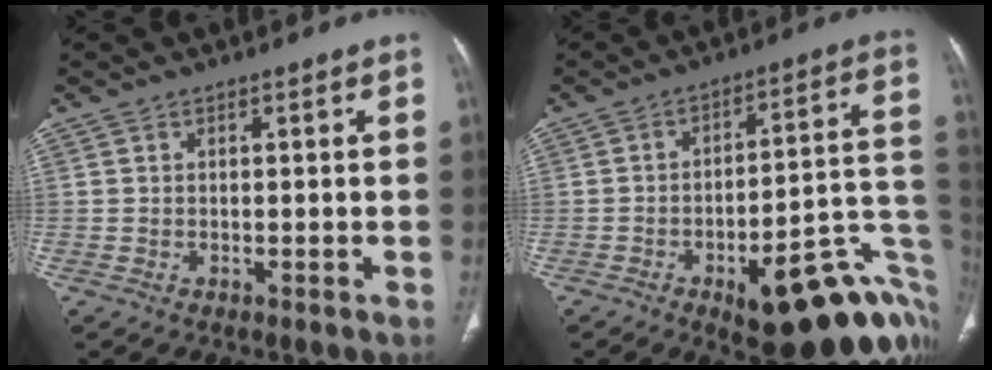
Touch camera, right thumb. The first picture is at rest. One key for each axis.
{"total": 25.6, "fx": -9.7, "fy": 9.0, "fz": 21.9, "tx": -0.199, "ty": 0.056, "tz": -0.115}